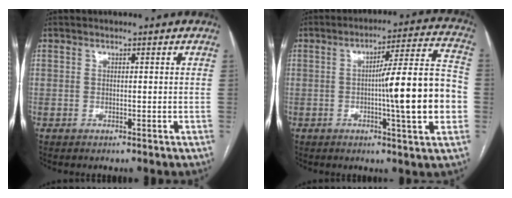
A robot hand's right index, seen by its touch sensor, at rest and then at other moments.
{"total": 15.2, "force": [-2.2, 0.5, 15.0], "torque": [-0.214, 0.013, -0.034]}